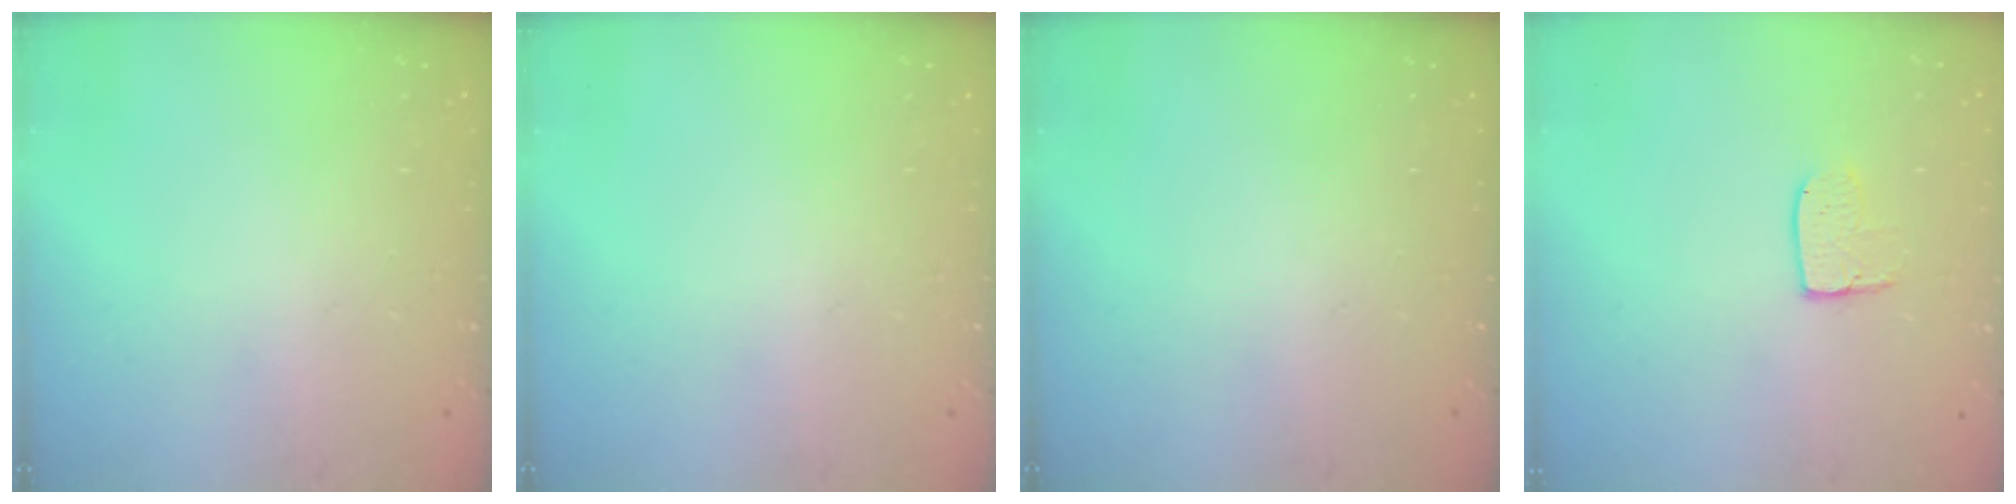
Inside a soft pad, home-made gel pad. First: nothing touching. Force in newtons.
{"total": 0.0}
{"total": 0.0}
{"total": 6.0, "press": 6.0, "slide": 0.3}